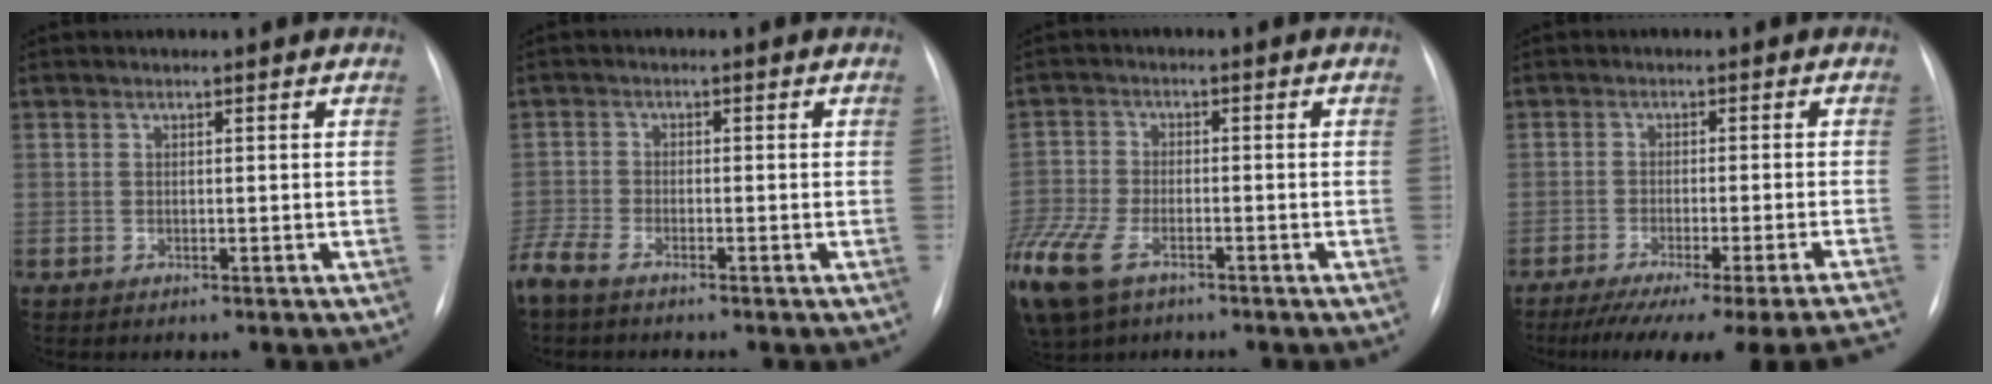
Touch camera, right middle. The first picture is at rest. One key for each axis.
{"total": 5.5, "fx": -4.5, "fy": 1.2, "fz": 3.0, "tx": -0.068, "ty": -0.009, "tz": -0.089}
{"total": 16.2, "fx": -9.5, "fy": 8.7, "fz": 9.8, "tx": -0.284, "ty": -0.026, "tz": -0.170}
{"total": 20.1, "fx": -17.8, "fy": -1.7, "fz": 9.2, "tx": -0.075, "ty": -0.051, "tz": -0.239}